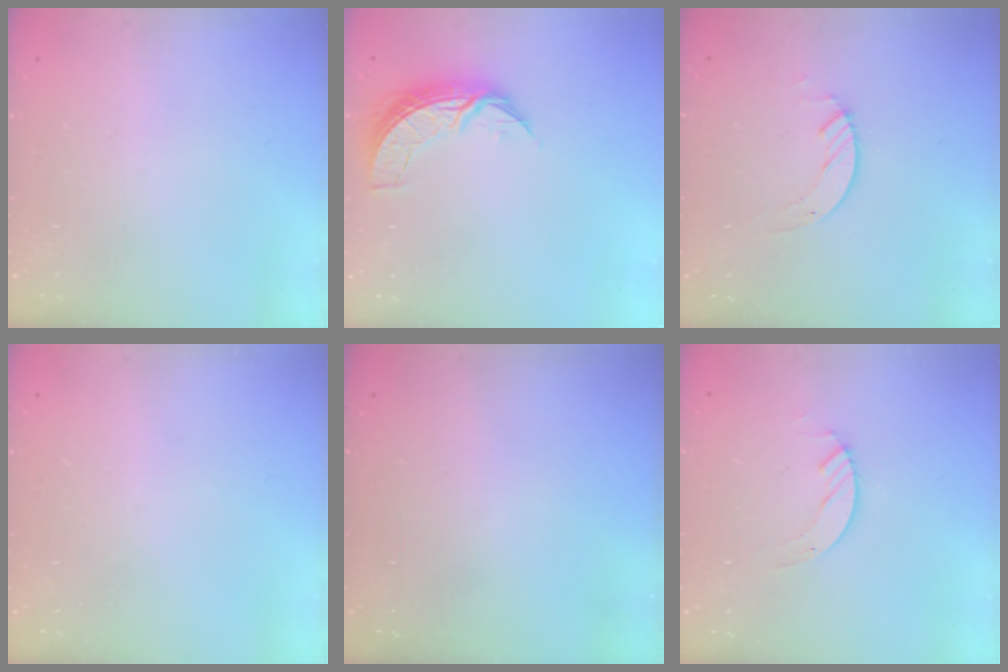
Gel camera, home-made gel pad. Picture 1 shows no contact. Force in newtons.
{"total": 7.3, "press": 7.3, "slide": 0.5}
{"total": 3.1, "press": 3.1, "slide": 0.3}
{"total": 0.0}
{"total": 0.0}
{"total": 2.1, "press": 2.1, "slide": 0.2}